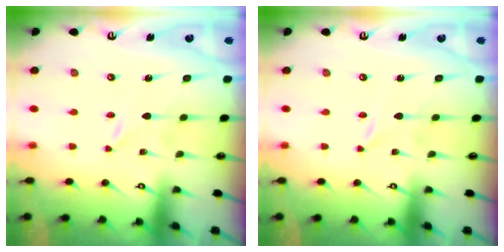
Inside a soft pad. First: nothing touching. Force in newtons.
{"total": 0.0}